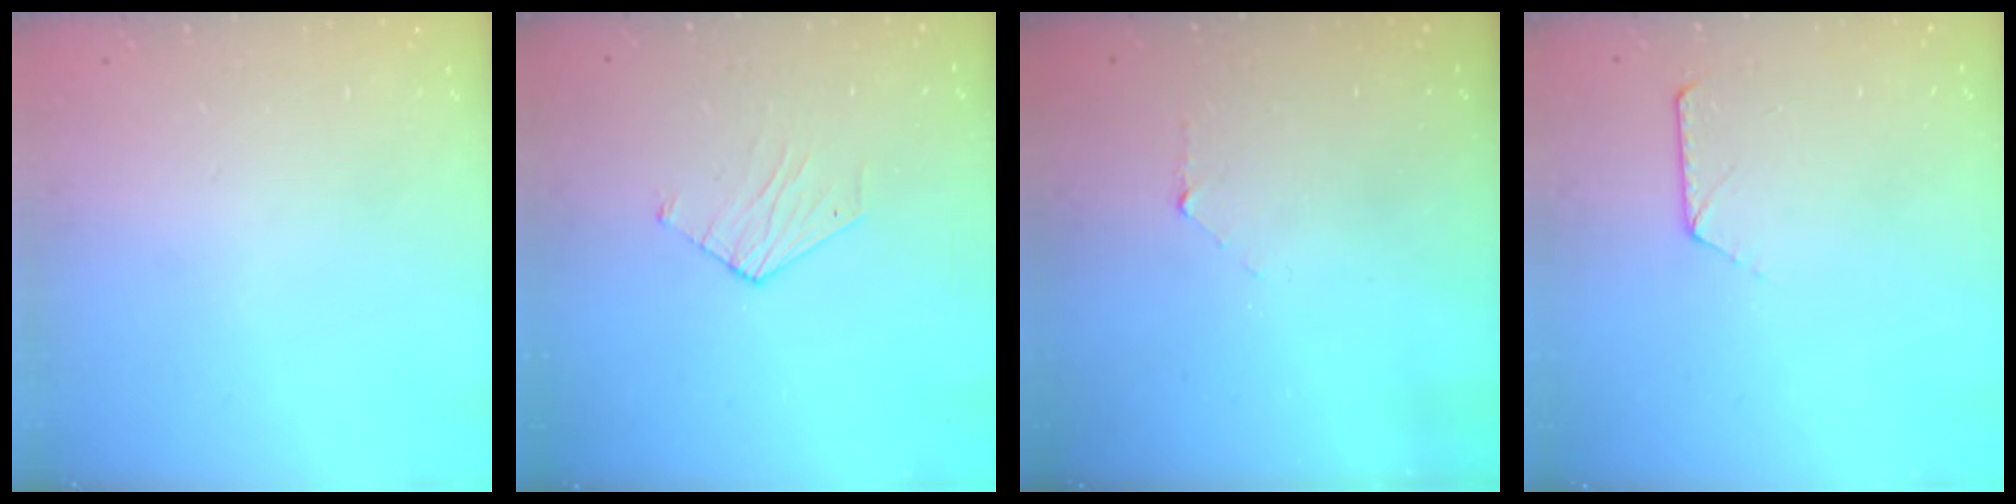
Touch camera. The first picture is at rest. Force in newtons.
{"total": 3.7, "press": 3.6, "slide": 0.3}
{"total": 3.6, "press": 3.6, "slide": 0.3}
{"total": 6.5, "press": 6.5, "slide": 0.7}